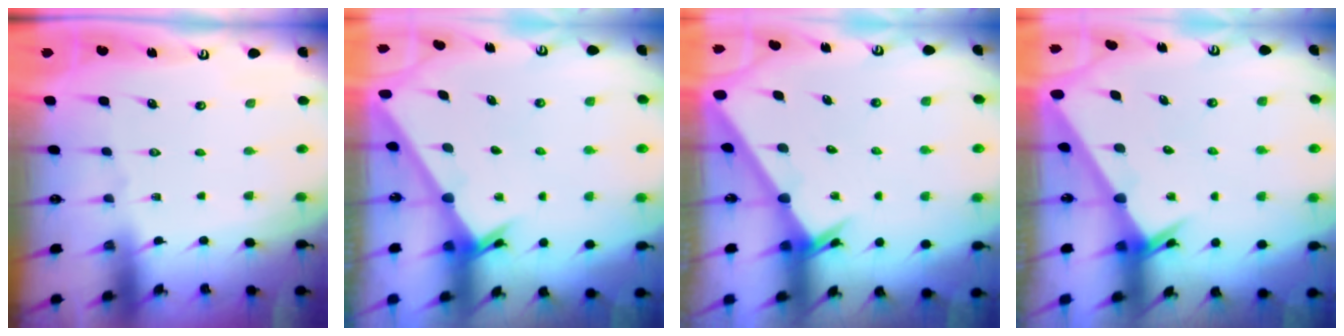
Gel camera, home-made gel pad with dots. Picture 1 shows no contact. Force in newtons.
{"total": 2.4, "press": 2.4, "slide": 0.2}
{"total": 2.3, "press": 2.3, "slide": 0.2}
{"total": 2.5, "press": 2.5, "slide": 0.1}